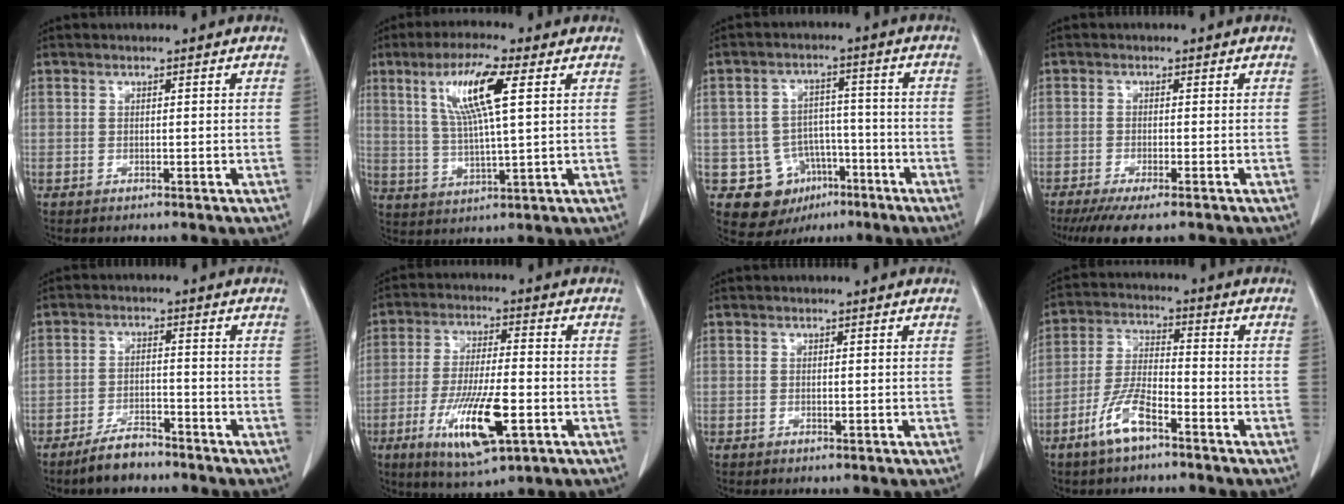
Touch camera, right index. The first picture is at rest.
{"total": 10.0, "force": [3.7, 0.8, 9.2], "torque": [-0.179, 0.007, 0.070]}
{"total": 9.4, "force": [-4.0, 8.1, 2.4], "torque": [-0.036, 0.021, -0.048]}
{"total": 8.6, "force": [-6.6, 1.6, 5.2], "torque": [-0.072, -0.016, -0.101]}
{"total": 4.9, "force": [-4.1, 1.6, 2.2], "torque": [-0.046, -0.002, -0.072]}
{"total": 12.9, "force": [-4.7, 2.7, 11.7], "torque": [-0.226, -0.020, -0.075]}
{"total": 0.0}
{"total": 7.7, "force": [-4.7, 2.0, 5.7], "torque": [-0.125, -0.003, -0.092]}